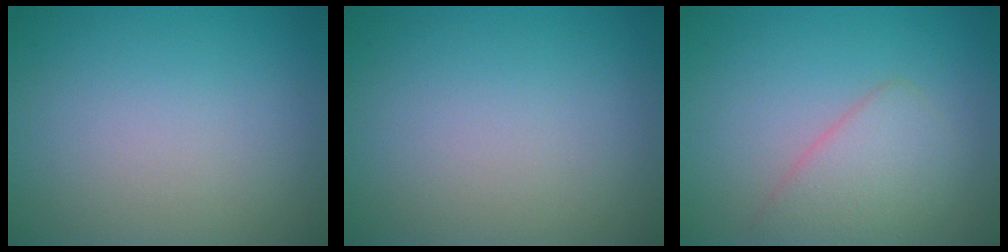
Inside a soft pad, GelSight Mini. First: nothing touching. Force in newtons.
{"total": 0.0}
{"total": 3.1, "press": 3.1, "slide": 0.3}